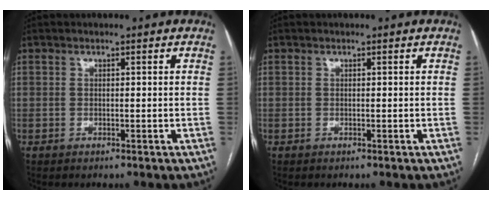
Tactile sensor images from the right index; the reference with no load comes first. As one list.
[{"total": 0.0}]